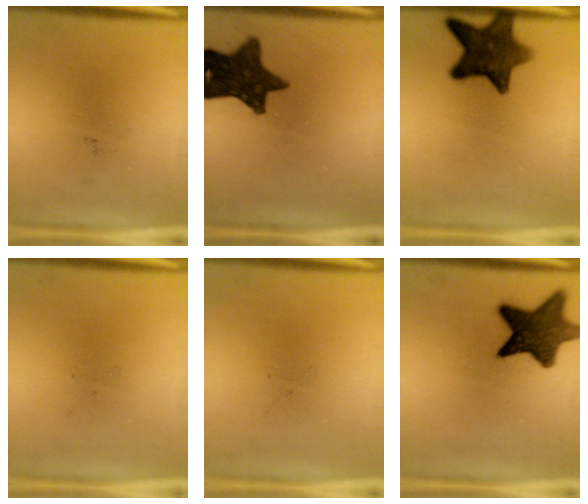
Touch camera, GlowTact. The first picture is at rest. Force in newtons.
{"total": 12.8}
{"total": 11.2}
{"total": 0.0}
{"total": 0.0}
{"total": 12.3}